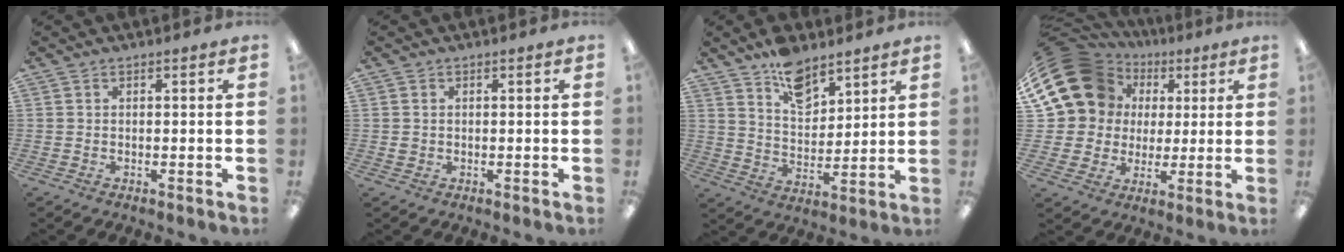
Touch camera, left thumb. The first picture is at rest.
{"total": 0.9, "force": [0.0, 0.9, 0.2], "torque": [-0.005, 0.005, -0.002]}
{"total": 10.1, "force": [7.5, 5.2, 4.3], "torque": [-0.061, -0.046, 0.135]}
{"total": 20.2, "force": [7.3, 16.7, 8.7], "torque": [-0.188, -0.029, 0.153]}